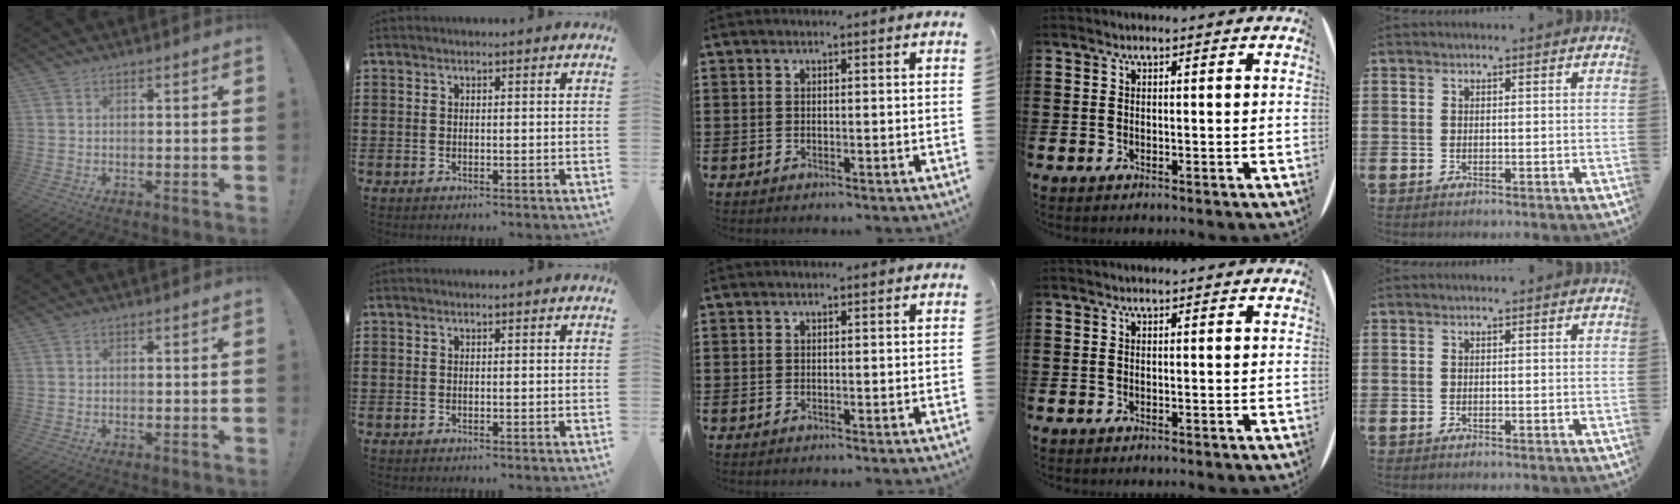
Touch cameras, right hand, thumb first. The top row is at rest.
{}